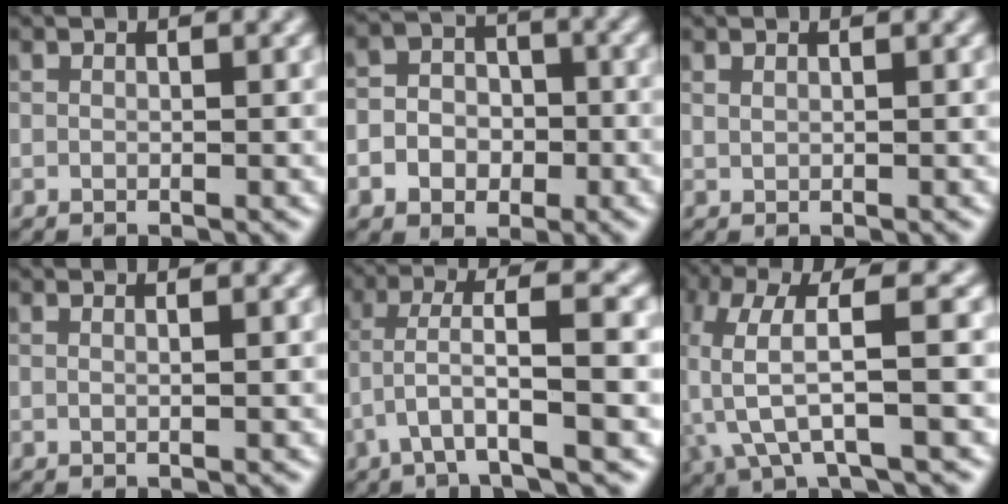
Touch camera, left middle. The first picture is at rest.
{"total": 5.5, "force": [-1.5, 4.8, 2.2], "torque": [-0.019, 0.002, -0.049]}
{"total": 0.8, "force": [0.7, 0.3, 0.3], "torque": [-0.012, -0.010, 0.007]}
{"total": 1.4, "force": [0.6, 0.7, 1.0], "torque": [-0.011, -0.008, -0.009]}
{"total": 5.7, "force": [-1.5, 0.8, 5.4], "torque": [-0.108, 0.010, -0.036]}
{"total": 6.8, "force": [-1.0, 1.9, 6.5], "torque": [-0.151, 0.004, -0.030]}